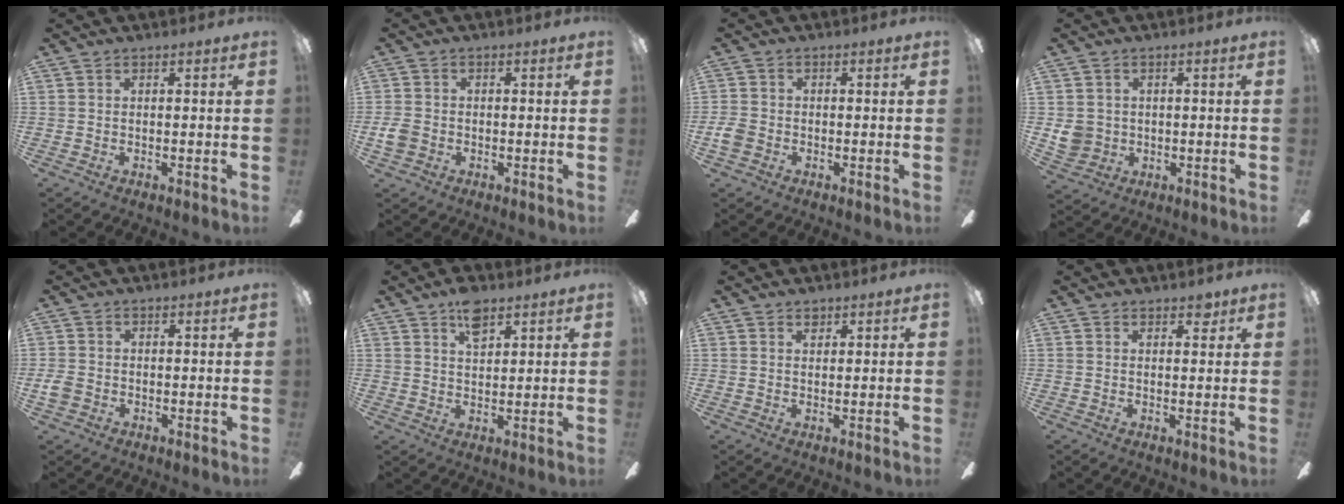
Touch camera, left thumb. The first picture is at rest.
{"total": 3.7, "force": [-1.2, 3.0, 1.9], "torque": [-0.042, 0.005, -0.024]}
{"total": 3.5, "force": [-1.3, 2.6, 1.8], "torque": [-0.033, 0.009, -0.024]}
{"total": 5.1, "force": [0.2, 4.9, 1.4], "torque": [-0.033, 0.010, 0.008]}
{"total": 3.0, "force": [-1.0, 2.4, 1.6], "torque": [-0.030, 0.007, -0.018]}
{"total": 6.1, "force": [4.0, 2.9, 3.6], "torque": [-0.056, -0.012, 0.069]}
{"total": 1.5, "force": [1.1, 0.9, 0.5], "torque": [-0.003, -0.002, 0.019]}
{"total": 2.3, "force": [1.6, 1.1, 1.2], "torque": [-0.009, -0.003, 0.025]}